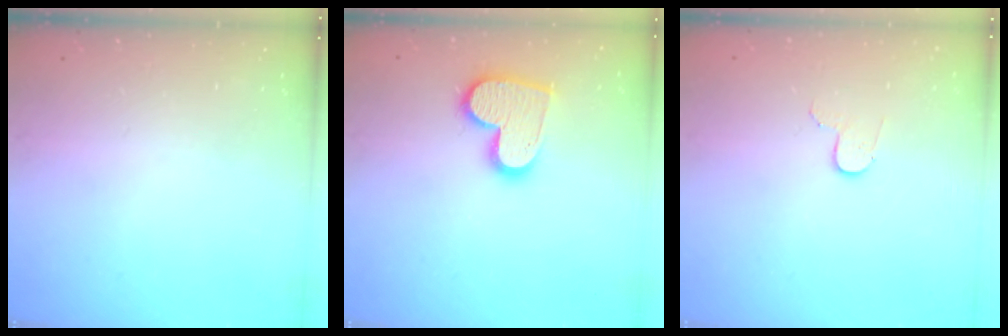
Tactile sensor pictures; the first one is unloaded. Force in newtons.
{"total": 13.6, "press": 13.5, "slide": 0.9}
{"total": 3.3, "press": 3.3, "slide": 0.3}